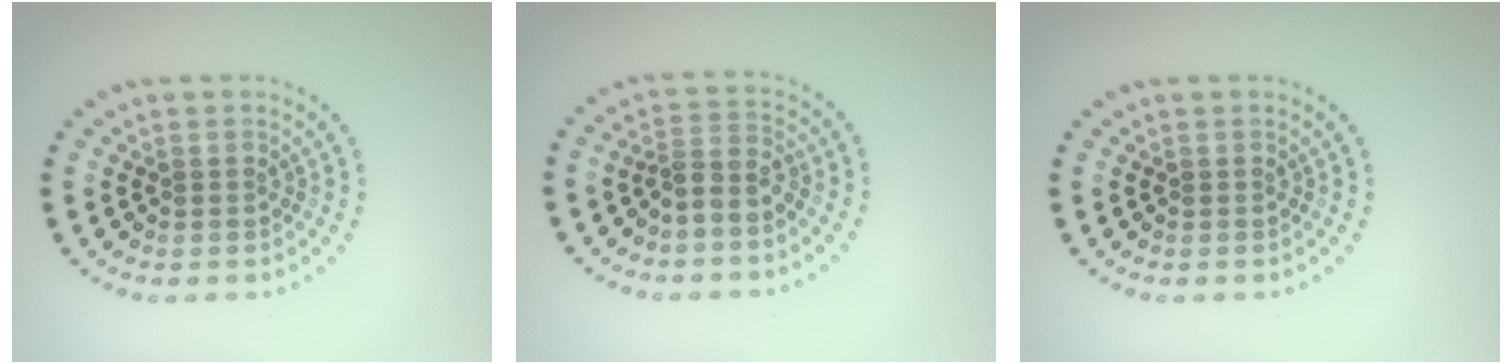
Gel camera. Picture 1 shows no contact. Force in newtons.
{"total": 2.5, "press": 1.9, "slide": 1.5}
{"total": 0.0}